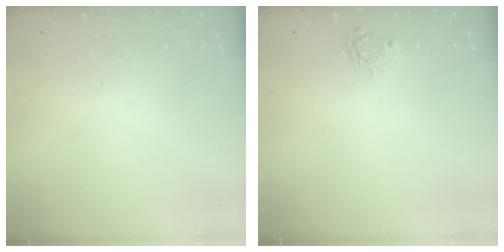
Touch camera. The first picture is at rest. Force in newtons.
{"total": 3.6, "press": 3.6, "slide": 0.4}